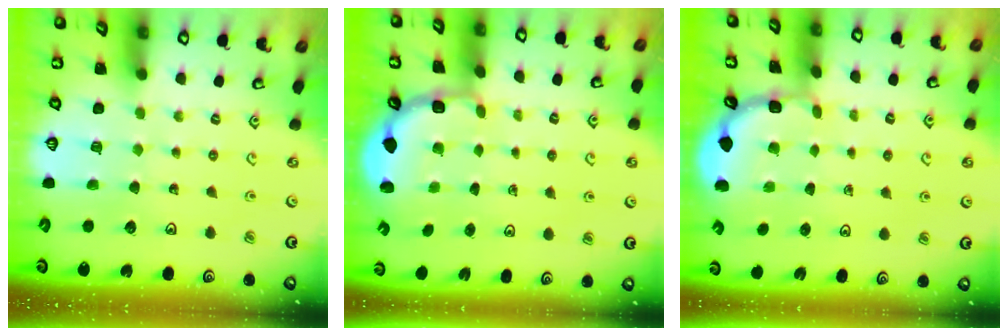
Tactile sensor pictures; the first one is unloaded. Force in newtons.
{"total": 2.7, "press": 2.3, "slide": 1.4}
{"total": 1.9, "press": 1.9, "slide": 0.1}